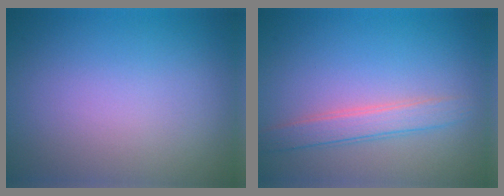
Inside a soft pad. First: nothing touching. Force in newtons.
{"total": 2.5, "press": 2.5, "slide": 0.1}